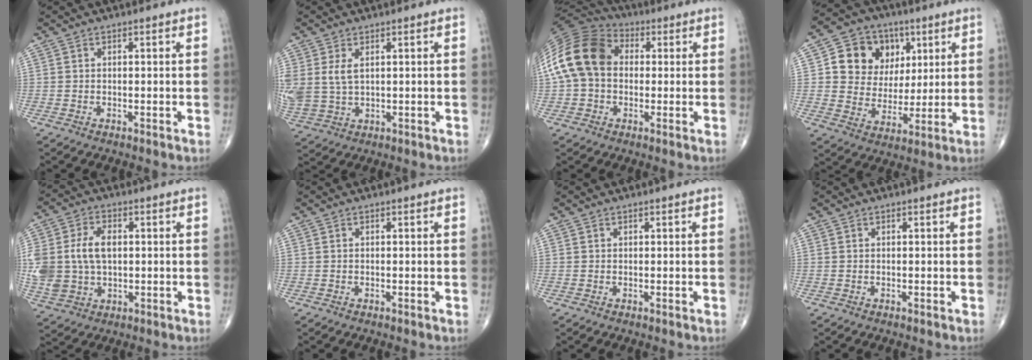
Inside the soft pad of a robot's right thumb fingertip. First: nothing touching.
{"total": 7.3, "force": [1.7, 4.6, 5.4], "torque": [-0.131, -0.001, 0.050]}
{"total": 16.0, "force": [1.3, 11.9, 10.5], "torque": [-0.207, 0.039, 0.013]}
{"total": 14.3, "force": [4.7, 12.0, 6.3], "torque": [-0.056, -0.003, 0.085]}
{"total": 13.2, "force": [1.1, 9.1, 9.5], "torque": [-0.203, 0.006, 0.030]}
{"total": 0.0}
{"total": 0.0}
{"total": 0.0}